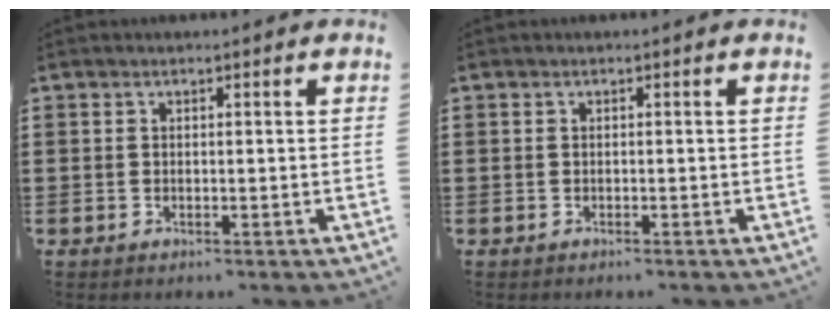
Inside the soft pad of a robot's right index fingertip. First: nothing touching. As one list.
[{"total": 0.0}]